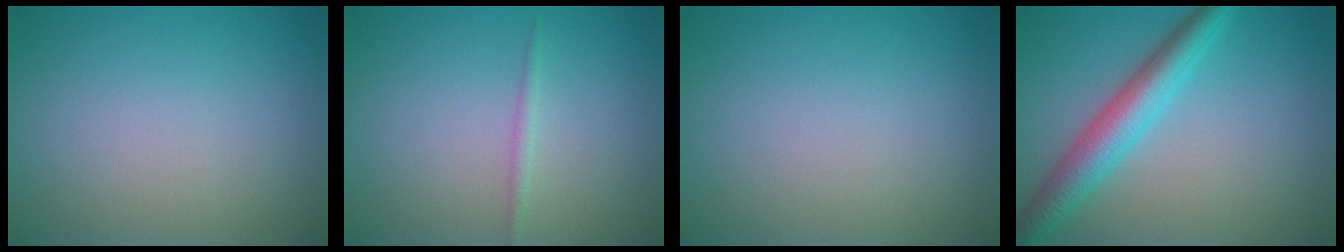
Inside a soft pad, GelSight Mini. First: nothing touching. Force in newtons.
{"total": 0.8, "press": 0.8, "slide": 0.1}
{"total": 0.0}
{"total": 5.0, "press": 5.0, "slide": 0.1}